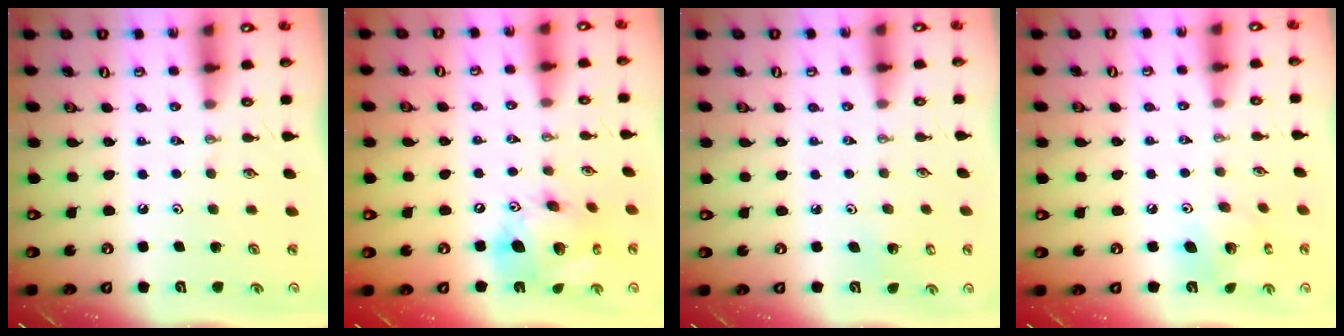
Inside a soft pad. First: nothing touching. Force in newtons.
{"total": 18.5, "press": 18.2, "slide": 3.3}
{"total": 2.3, "press": 2.3, "slide": 0.1}
{"total": 9.2, "press": 9.2, "slide": 0.5}